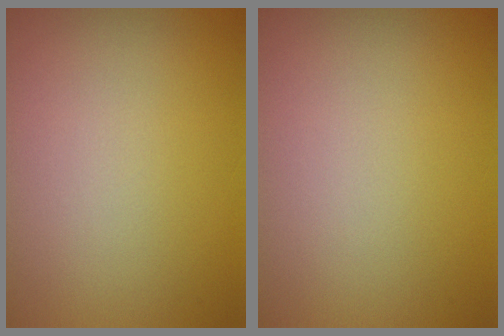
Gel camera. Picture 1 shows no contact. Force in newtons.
{"total": 0.0}